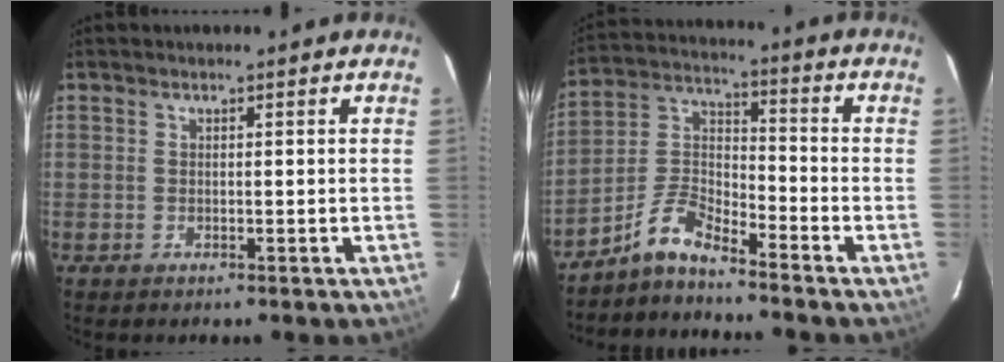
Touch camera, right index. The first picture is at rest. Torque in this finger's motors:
{"motor_torque": [0.37, -0.37, 0.12, 0.04]}